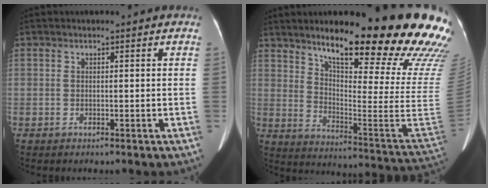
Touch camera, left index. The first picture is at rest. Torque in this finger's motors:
{"motor_torque": [0.43, -1.71, 1.05, 0.21]}